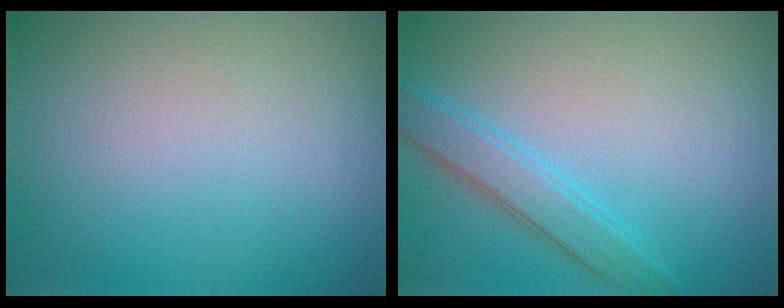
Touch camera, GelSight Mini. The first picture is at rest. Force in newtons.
{"total": 2.8, "press": 2.8, "slide": 0.1}